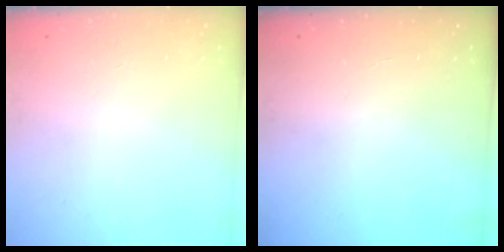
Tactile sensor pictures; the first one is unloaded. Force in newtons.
{"total": 1.7, "press": 1.7, "slide": 0.1}